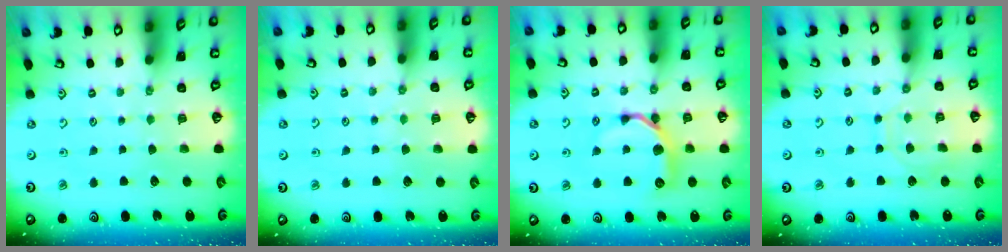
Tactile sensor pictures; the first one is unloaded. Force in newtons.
{"total": 2.9, "press": 2.9, "slide": 0.2}
{"total": 9.9, "press": 9.9, "slide": 0.3}
{"total": 8.5, "press": 8.5, "slide": 0.7}